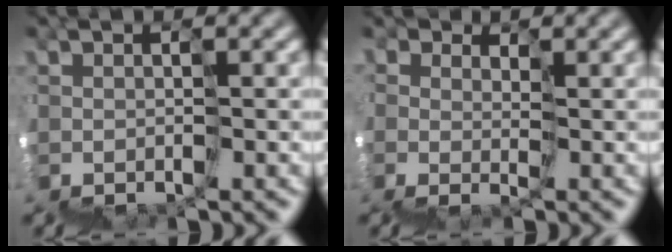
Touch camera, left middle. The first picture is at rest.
{"total": 2.1, "force": [0.5, 1.8, 1.0], "torque": [-0.016, -0.003, 0.011]}